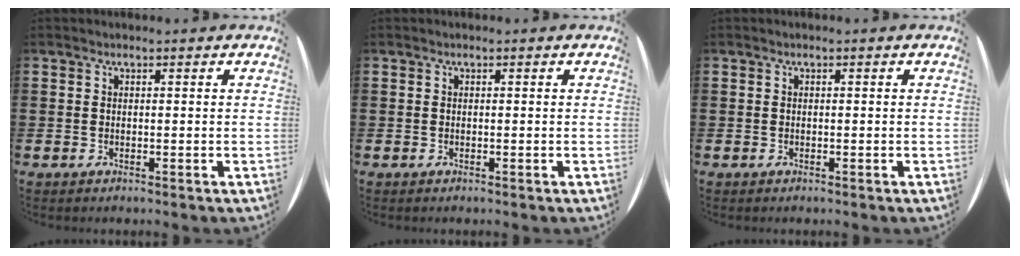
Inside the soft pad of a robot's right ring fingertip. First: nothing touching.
{"total": 0.0}
{"total": 0.0}